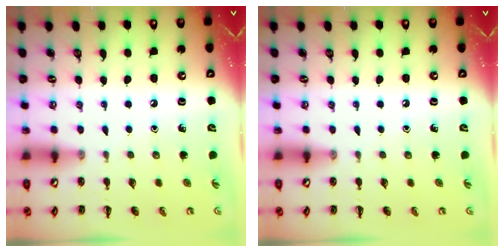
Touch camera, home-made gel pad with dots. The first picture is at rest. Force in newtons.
{"total": 0.0}